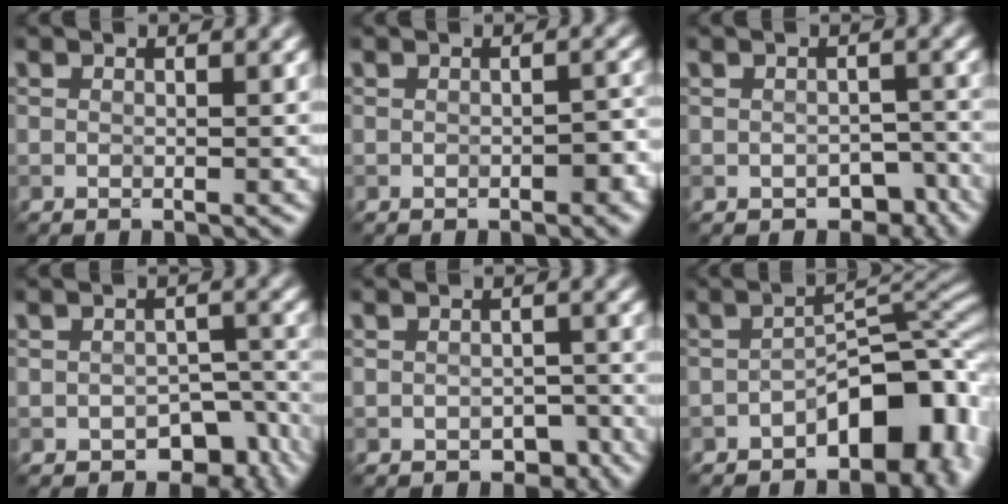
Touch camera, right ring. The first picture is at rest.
{"total": 1.7, "force": [-0.7, 0.9, 1.3], "torque": [-0.018, 0.003, -0.007]}
{"total": 3.3, "force": [-1.9, 2.0, 1.8], "torque": [-0.015, -0.007, -0.022]}
{"total": 5.6, "force": [-3.0, 3.5, 3.2], "torque": [-0.026, -0.019, -0.035]}
{"total": 2.5, "force": [-1.3, 1.6, 1.3], "torque": [-0.011, -0.004, -0.016]}
{"total": 8.8, "force": [-3.7, 4.9, 6.4], "torque": [-0.062, 0.009, -0.063]}